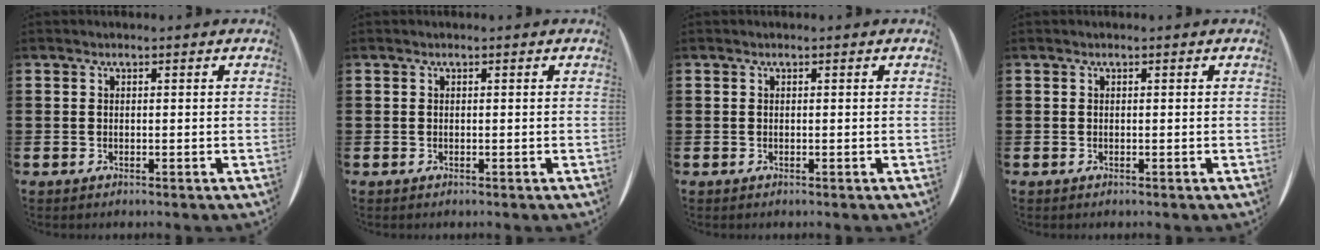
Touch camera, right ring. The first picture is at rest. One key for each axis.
{"total": 0.0}
{"total": 0.0}
{"total": 0.0}